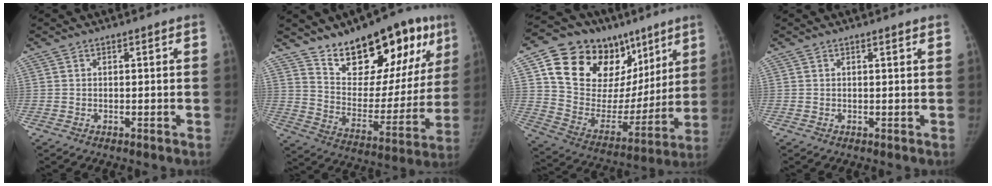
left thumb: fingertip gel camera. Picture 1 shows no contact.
{"total": 24.1, "force": [14.9, 11.5, 15.0], "torque": [-0.162, -0.065, 0.232]}
{"total": 28.4, "force": [14.1, 18.0, 17.0], "torque": [-0.224, -0.001, 0.247]}
{"total": 1.0, "force": [0.8, 0.0, 0.6], "torque": [-0.006, -0.001, 0.013]}